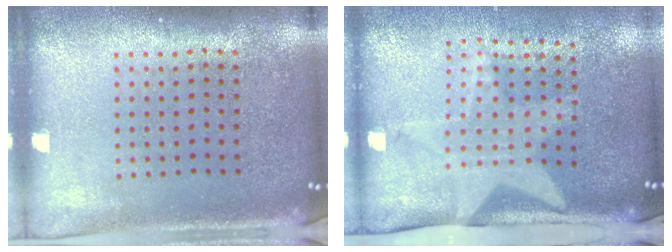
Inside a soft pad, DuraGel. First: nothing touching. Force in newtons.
{"total": 2.0, "press": 1.5, "slide": 1.4}